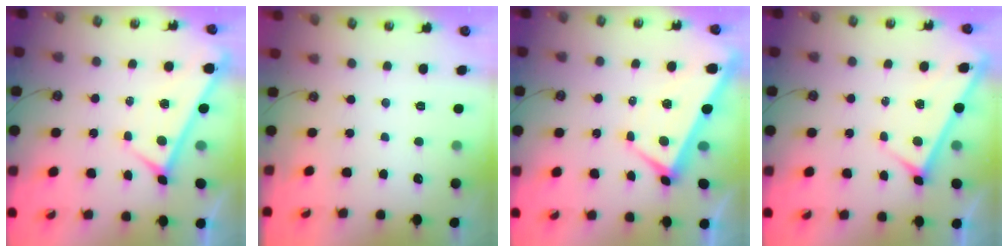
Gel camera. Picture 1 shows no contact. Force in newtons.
{"total": 0.0}
{"total": 1.0, "press": 0.1, "slide": 1.0}
{"total": 2.9, "press": 2.9, "slide": 0.3}